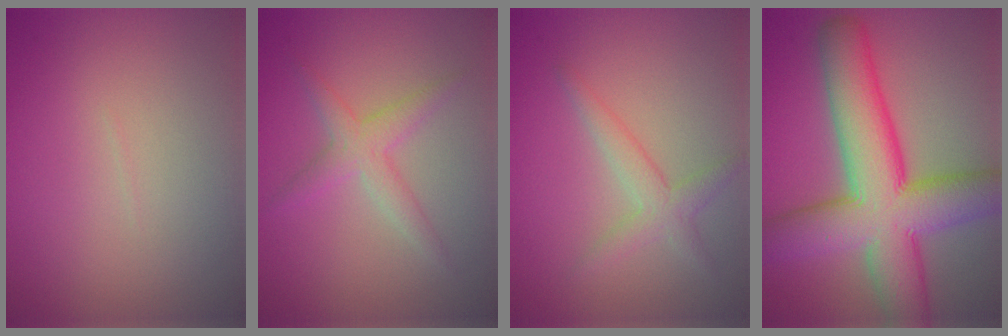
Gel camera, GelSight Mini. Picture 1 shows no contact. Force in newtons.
{"total": 2.5, "press": 2.5, "slide": 0.1}
{"total": 2.4, "press": 2.4, "slide": 0.2}
{"total": 12.2, "press": 12.2, "slide": 0.4}